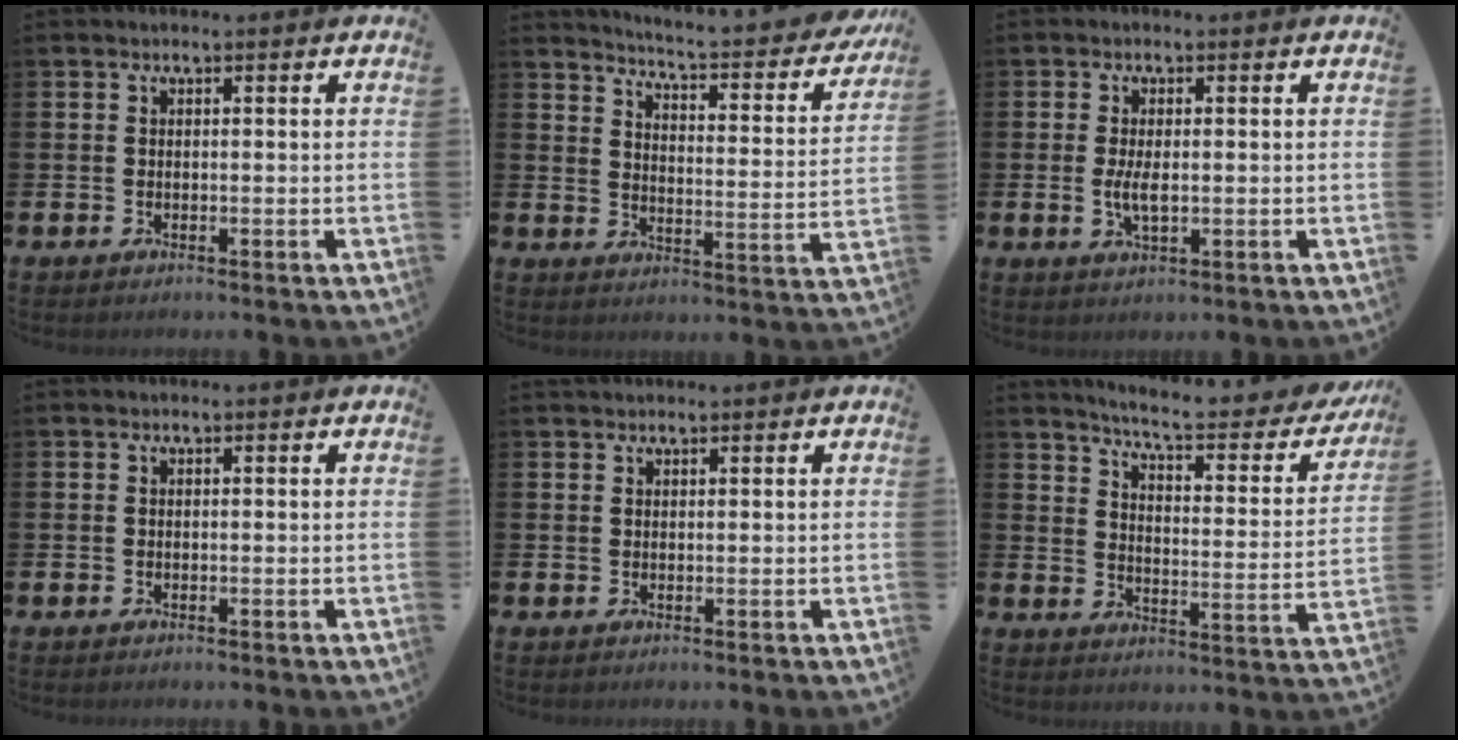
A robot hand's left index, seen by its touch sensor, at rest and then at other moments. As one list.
[{"total": 4.6, "force": [4.4, -0.2, 1.5], "torque": [-0.049, -0.047, 0.065]}, {"total": 3.1, "force": [0.0, 1.3, 2.9], "torque": [-0.056, 0.003, -0.001]}, {"total": 0.0}, {"total": 0.9, "force": [0.9, 0.2, 0.0], "torque": [0.006, -0.001, 0.014]}, {"total": 6.6, "force": [5.9, 0.6, 2.9], "torque": [-0.072, -0.047, 0.091]}]